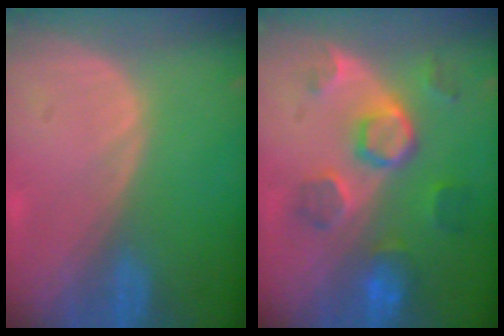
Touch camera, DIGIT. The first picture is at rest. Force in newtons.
{"total": 8.6, "press": 7.8, "slide": 3.6}